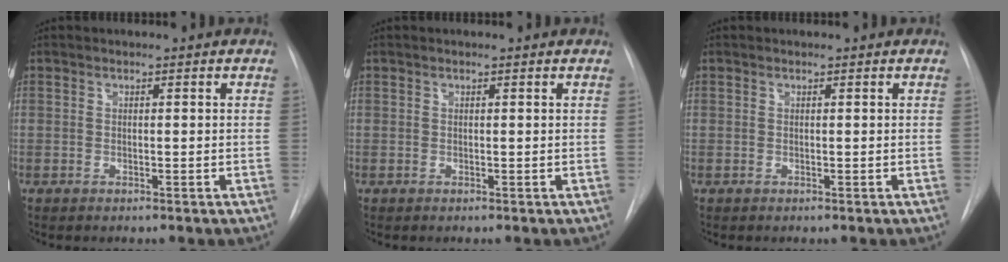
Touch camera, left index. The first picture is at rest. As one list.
[{"total": 0.0}, {"total": 0.0}]